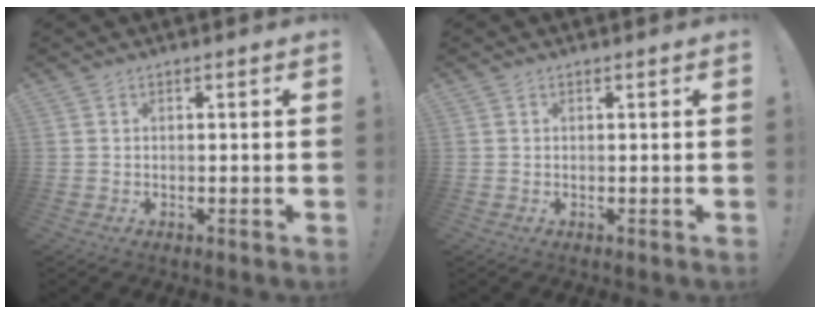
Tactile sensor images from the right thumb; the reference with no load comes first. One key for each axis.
{"total": 0.0}